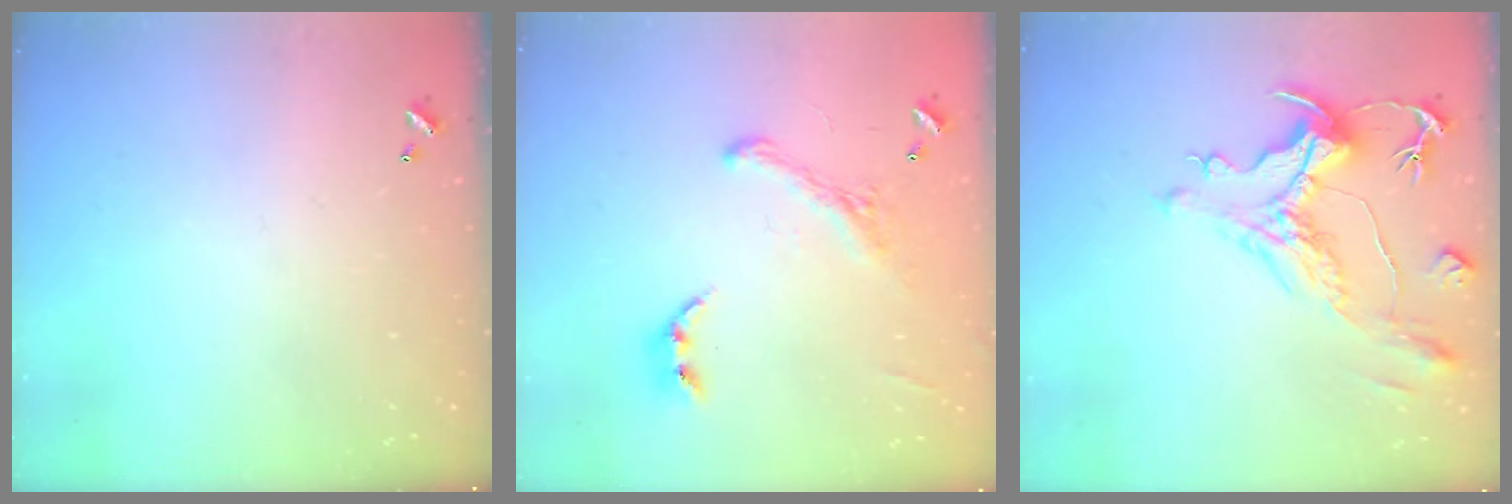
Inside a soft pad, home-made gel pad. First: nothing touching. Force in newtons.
{"total": 2.9, "press": 2.7, "slide": 1.2}
{"total": 1.9, "press": 0.8, "slide": 1.7}